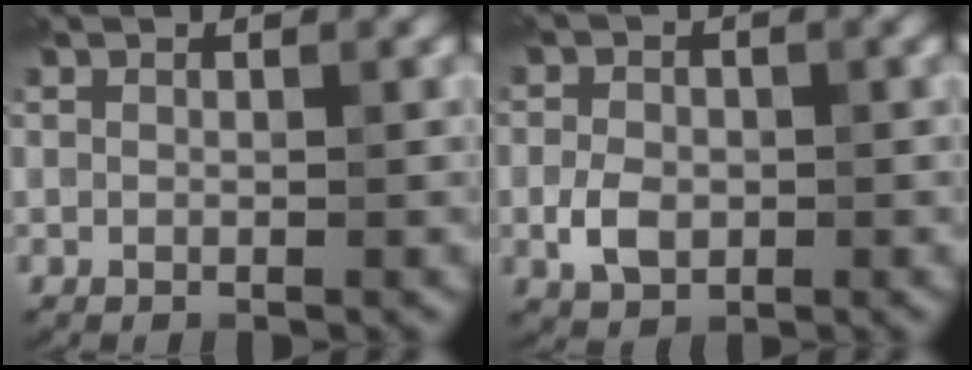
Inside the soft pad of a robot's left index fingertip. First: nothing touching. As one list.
[{"total": 2.9, "force": [-0.6, 2.2, 1.9], "torque": [-0.036, -0.002, -0.016]}]